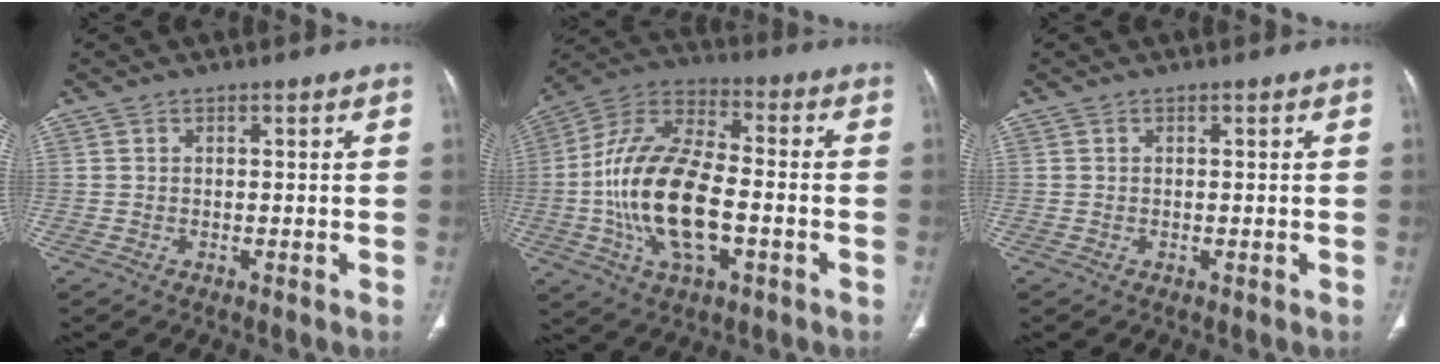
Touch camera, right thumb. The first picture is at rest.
{"total": 19.9, "force": [-3.5, 9.8, 16.9], "torque": [-0.327, 0.027, -0.062]}
{"total": 0.0}